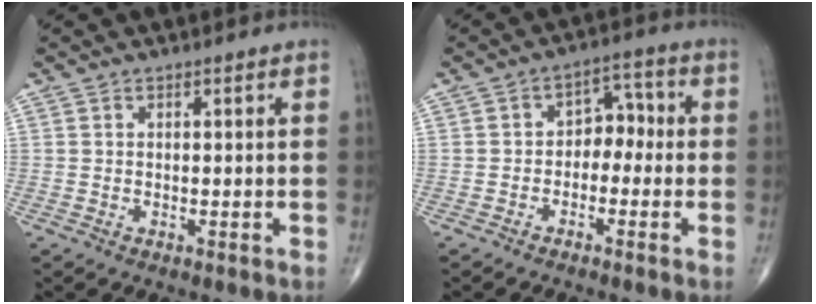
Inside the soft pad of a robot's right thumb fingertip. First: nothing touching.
{"total": 5.2, "force": [-1.2, 3.8, 3.4], "torque": [-0.020, 0.033, -0.034]}